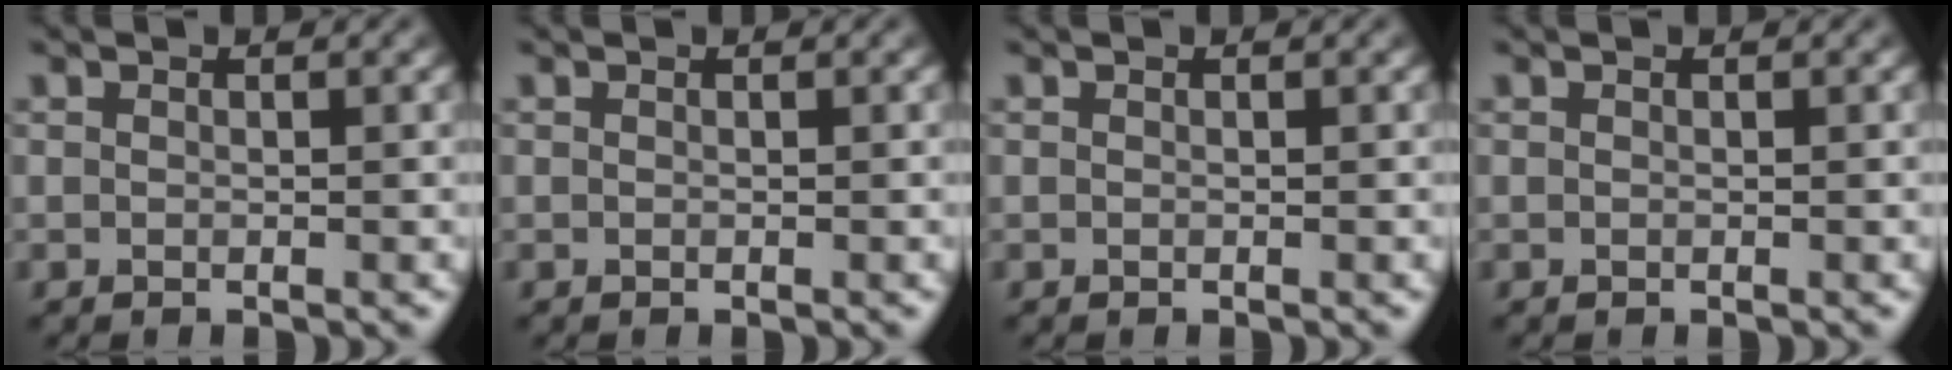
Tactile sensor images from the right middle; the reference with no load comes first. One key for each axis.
{"total": 0.0}
{"total": 0.0}
{"total": 0.0}